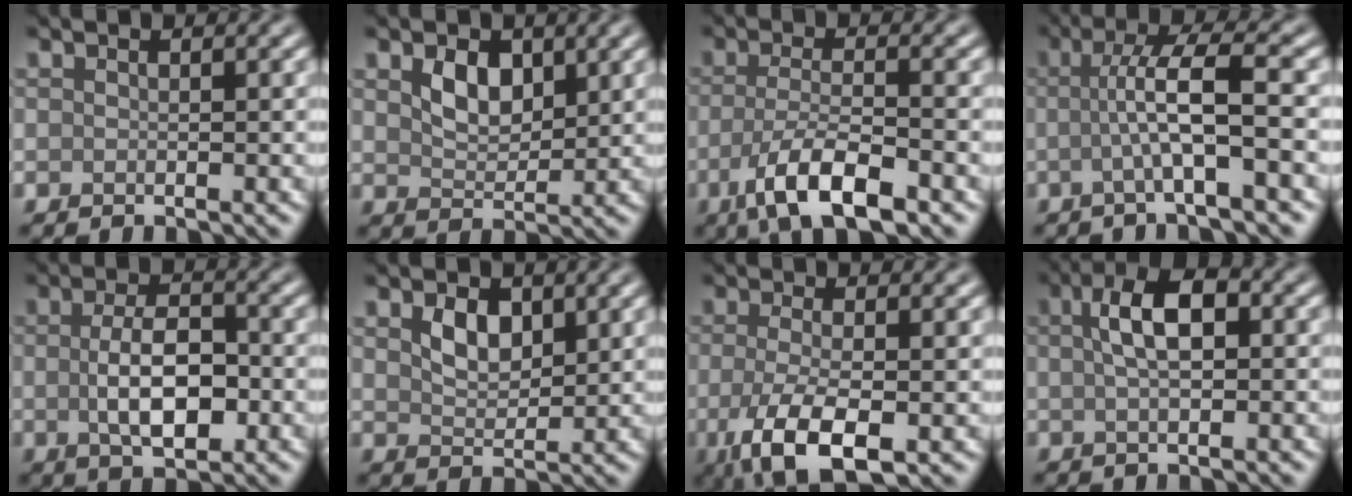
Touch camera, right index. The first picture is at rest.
{"total": 3.0, "force": [1.4, 1.9, 1.9], "torque": [-0.041, -0.002, 0.028]}
{"total": 6.3, "force": [-3.0, 2.0, 5.2], "torque": [-0.100, -0.006, -0.059]}
{"total": 5.2, "force": [-0.6, 0.7, 5.2], "torque": [-0.091, 0.009, -0.016]}
{"total": 5.3, "force": [-0.6, 2.5, 4.6], "torque": [-0.088, -0.001, -0.009]}
{"total": 2.7, "force": [1.3, 1.6, 1.7], "torque": [-0.036, -0.001, 0.028]}
{"total": 6.2, "force": [-1.9, 2.3, 5.5], "torque": [-0.120, -0.016, -0.035]}
{"total": 4.5, "force": [0.7, 1.9, 4.0], "torque": [-0.069, 0.012, 0.007]}